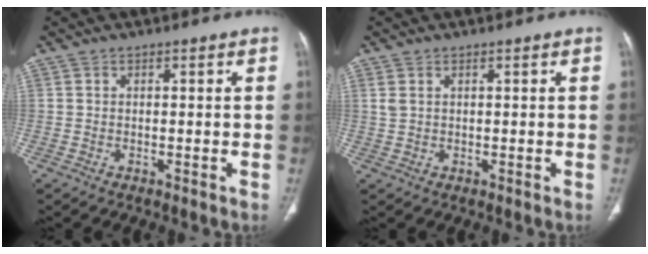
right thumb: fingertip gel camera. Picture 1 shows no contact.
{"total": 1.5, "force": [0.8, 0.8, 1.0], "torque": [-0.024, 0.007, 0.025]}